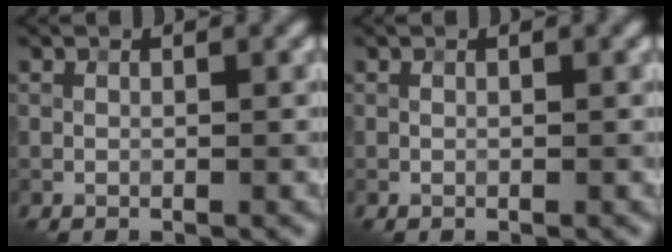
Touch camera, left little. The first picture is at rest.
{"total": 0.0}